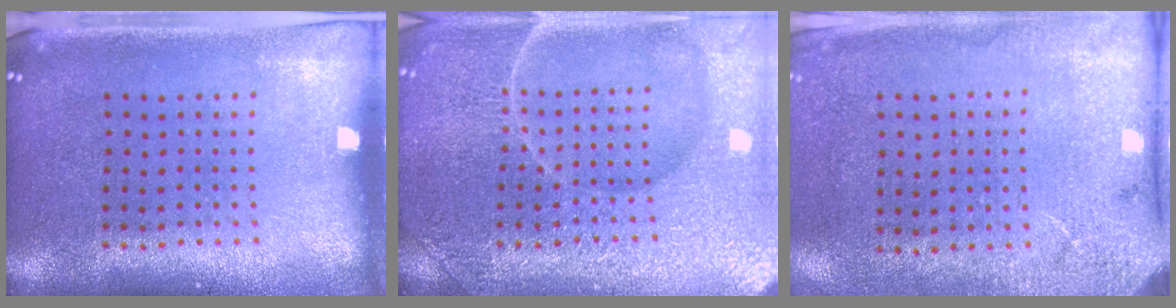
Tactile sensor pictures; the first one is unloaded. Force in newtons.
{"total": 5.2, "press": 5.1, "slide": 0.6}
{"total": 2.6, "press": 2.1, "slide": 1.5}